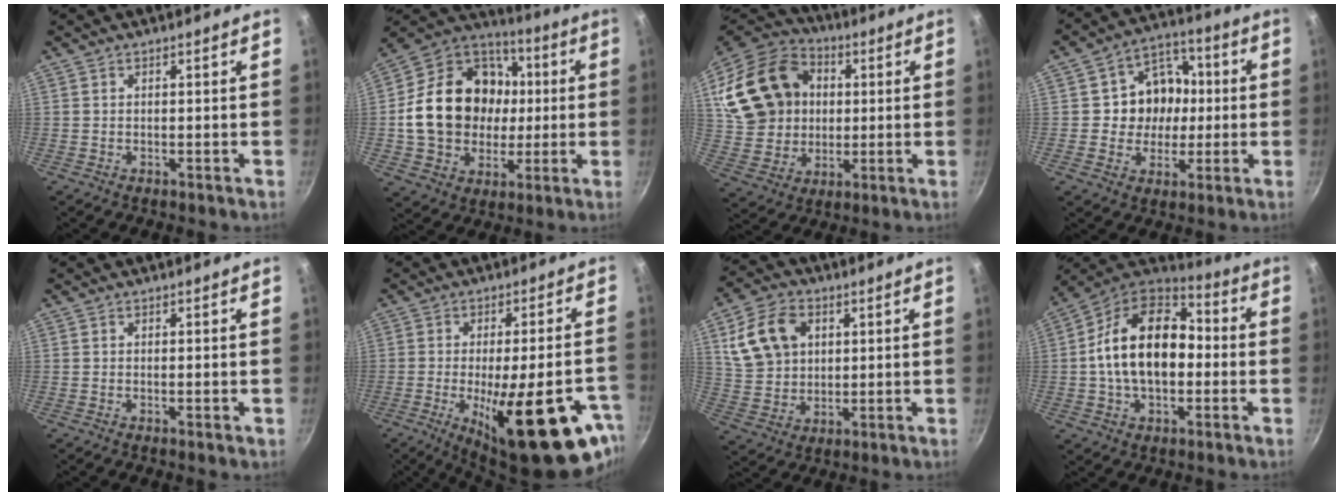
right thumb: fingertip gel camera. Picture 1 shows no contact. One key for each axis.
{"total": 23.2, "fx": 0.6, "fy": 19.0, "fz": 13.3, "tx": -0.213, "ty": 0.038, "tz": 0.016}
{"total": 22.1, "fx": 4.5, "fy": 18.1, "fz": 11.9, "tx": -0.210, "ty": 0.023, "tz": 0.093}
{"total": 12.0, "fx": 0.4, "fy": 10.4, "fz": 5.9, "tx": -0.051, "ty": 0.016, "tz": -0.003}
{"total": 0.7, "fx": -0.2, "fy": 0.1, "fz": 0.7, "tx": -0.012, "ty": -0.001, "tz": -0.004}
{"total": 24.3, "fx": -9.6, "fy": 7.4, "fz": 21.0, "tx": -0.259, "ty": 0.007, "tz": -0.127}
{"total": 13.2, "fx": 4.1, "fy": 9.9, "fz": 7.8, "tx": -0.133, "ty": 0.000, "tz": 0.083}
{"total": 19.7, "fx": -0.3, "fy": 12.9, "fz": 14.9, "tx": -0.228, "ty": 0.040, "tz": -0.022}